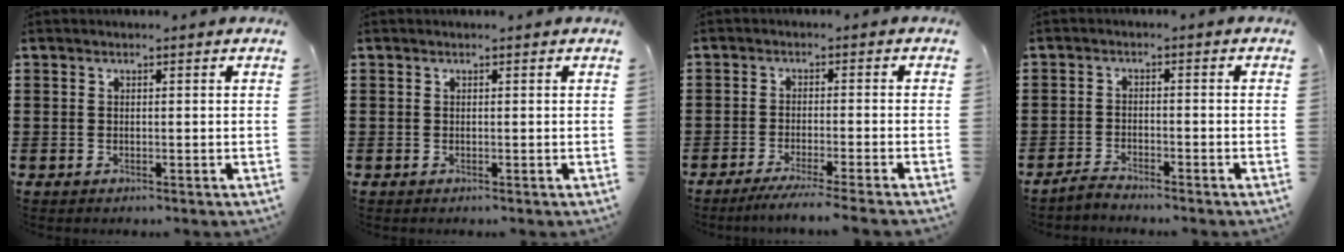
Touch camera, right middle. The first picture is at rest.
{"total": 0.0}
{"total": 3.3, "force": [-2.8, -0.5, 1.7], "torque": [-0.027, -0.005, -0.055]}
{"total": 2.0, "force": [-2.0, 0.1, 0.4], "torque": [-0.019, 0.000, -0.042]}